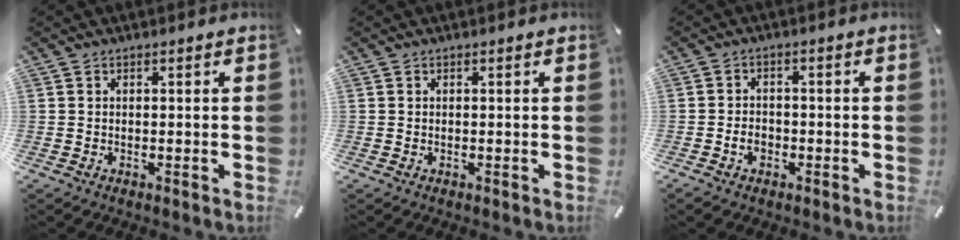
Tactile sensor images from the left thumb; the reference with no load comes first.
{"total": 0.0}
{"total": 3.7, "force": [-1.5, 2.7, 2.1], "torque": [-0.045, 0.004, -0.028]}